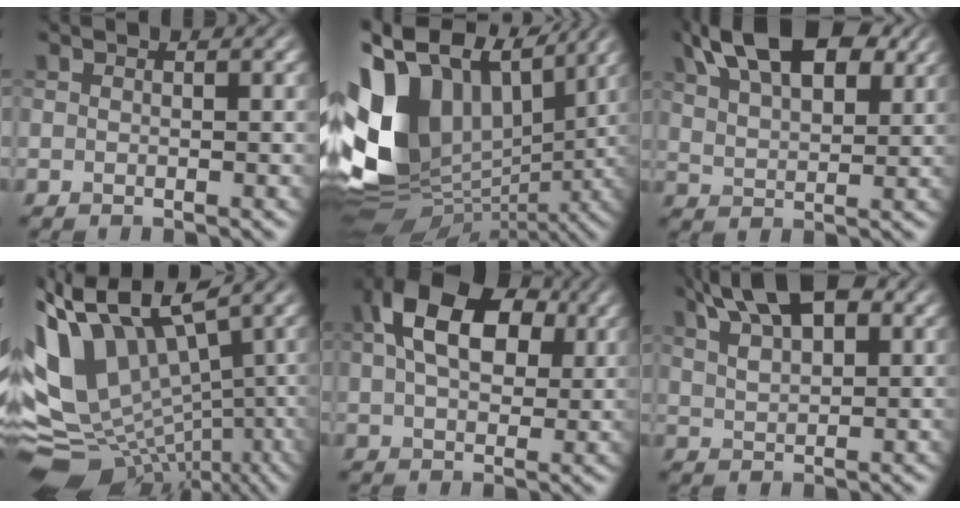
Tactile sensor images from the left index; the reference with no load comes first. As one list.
[{"total": 16.5, "force": [2.2, 11.5, 11.7], "torque": [-0.249, 0.001, 0.059]}, {"total": 11.9, "force": [6.5, 5.8, 8.0], "torque": [-0.132, 0.030, 0.102]}, {"total": 12.6, "force": [-0.7, 7.7, 10.0], "torque": [-0.208, 0.002, 0.017]}, {"total": 10.4, "force": [3.2, 6.5, 7.5], "torque": [-0.139, 0.033, 0.046]}, {"total": 8.3, "force": [4.8, 3.5, 5.7], "torque": [-0.100, 0.030, 0.071]}]